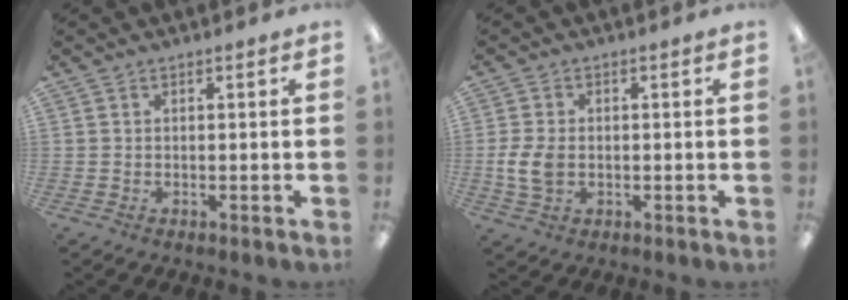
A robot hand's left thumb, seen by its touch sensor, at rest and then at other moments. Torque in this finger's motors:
{"motor_torque": [-0.35, 0.39, 0.30, -0.34, 0.04]}